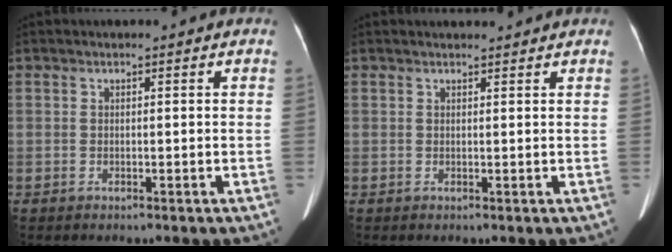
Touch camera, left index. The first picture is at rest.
{"total": 2.5, "force": [2.5, 0.2, 0.5], "torque": [-0.008, 0.017, 0.033]}